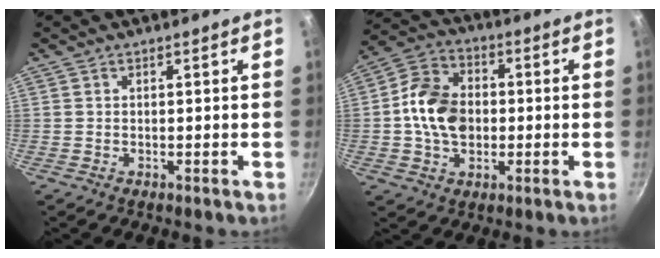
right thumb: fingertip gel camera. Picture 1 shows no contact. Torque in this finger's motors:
{"motor_torque": [0.25, 0.20, 0.68, 0.14, 0.12]}